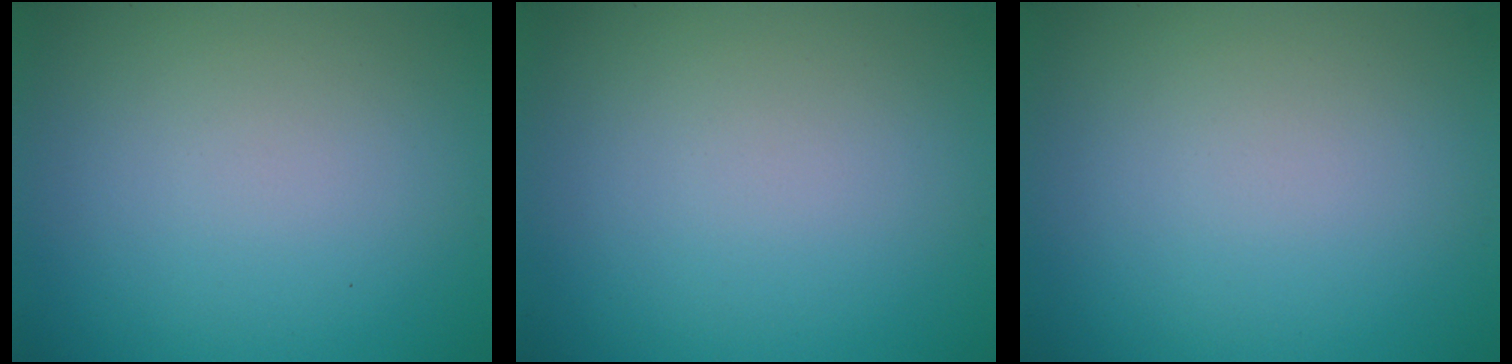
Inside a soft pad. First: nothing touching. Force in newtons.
{"total": 0.0}
{"total": 0.0}